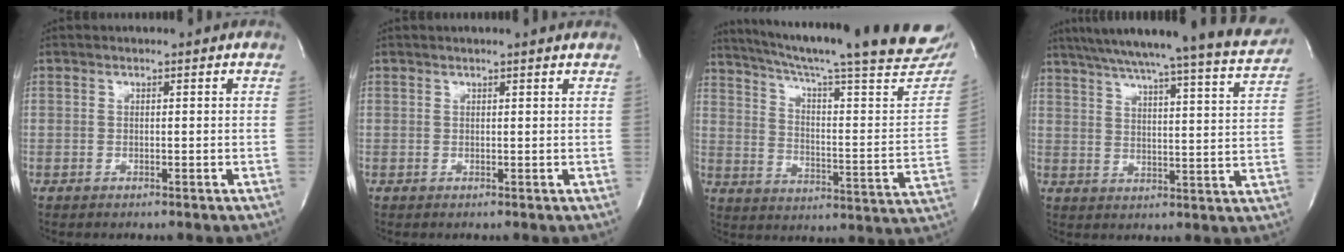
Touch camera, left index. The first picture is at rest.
{"total": 1.6, "force": [1.3, -0.2, 0.9], "torque": [-0.017, 0.007, 0.013]}
{"total": 31.6, "force": [26.5, 2.5, 17.0], "torque": [-0.235, -0.077, 0.337]}
{"total": 21.5, "force": [19.4, 0.1, 9.2], "torque": [-0.141, -0.050, 0.243]}